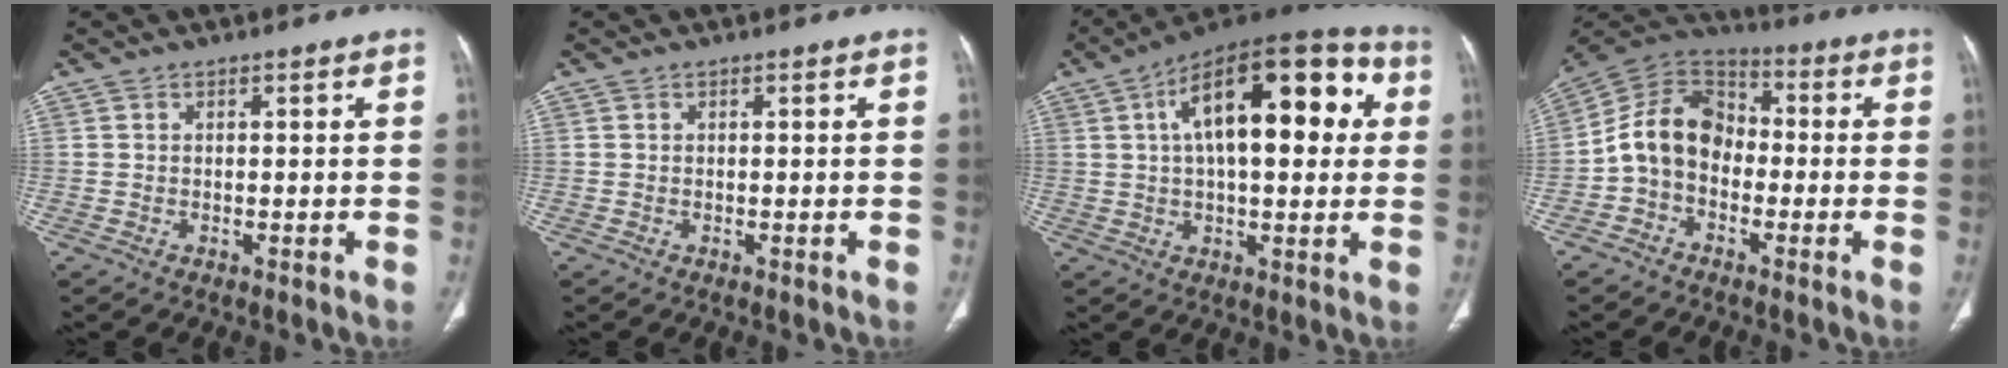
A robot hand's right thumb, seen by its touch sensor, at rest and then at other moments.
{"total": 0.0}
{"total": 22.7, "force": [5.5, 10.1, 19.5], "torque": [-0.274, 0.028, 0.074]}
{"total": 11.6, "force": [-2.2, 8.9, 7.1], "torque": [-0.114, 0.048, -0.056]}